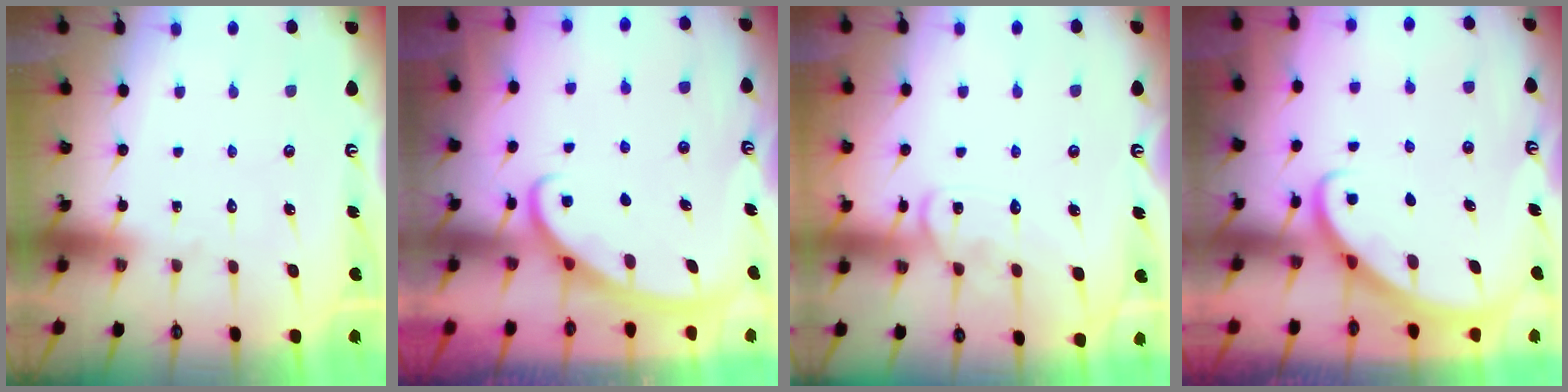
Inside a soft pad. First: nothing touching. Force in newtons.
{"total": 2.9, "press": 2.9, "slide": 0.4}
{"total": 11.7, "press": 11.7, "slide": 1.0}
{"total": 2.7, "press": 2.7, "slide": 0.2}